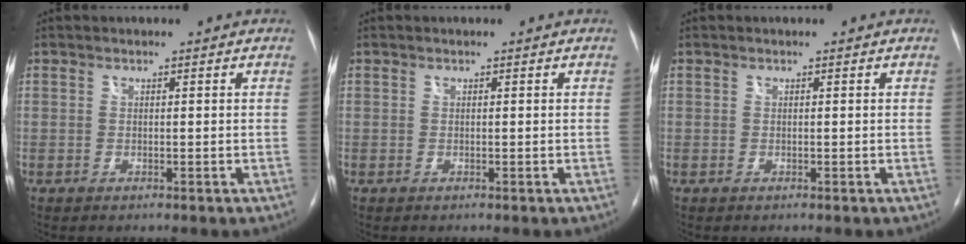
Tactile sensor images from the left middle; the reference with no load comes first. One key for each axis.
{"total": 0.0}
{"total": 0.0}